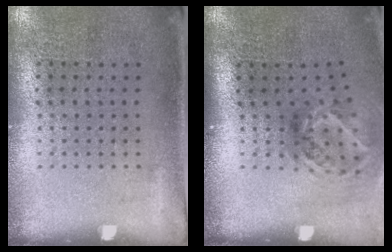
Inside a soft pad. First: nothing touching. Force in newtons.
{"total": 1.9, "press": 1.2, "slide": 1.5}